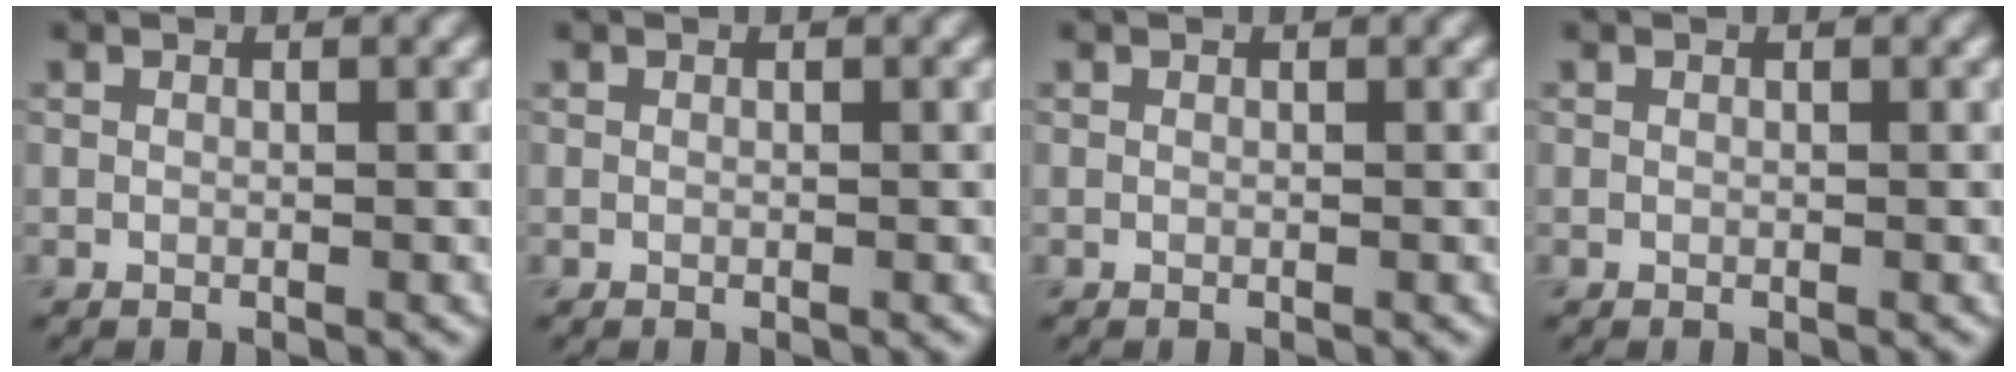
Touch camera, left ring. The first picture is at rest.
{"total": 0.0}
{"total": 0.0}
{"total": 0.0}